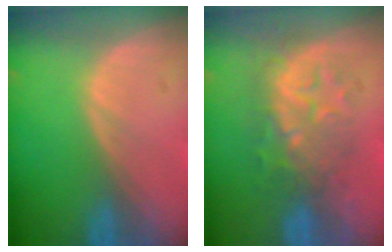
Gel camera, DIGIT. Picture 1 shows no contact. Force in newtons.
{"total": 8.8, "press": 7.7, "slide": 4.2}